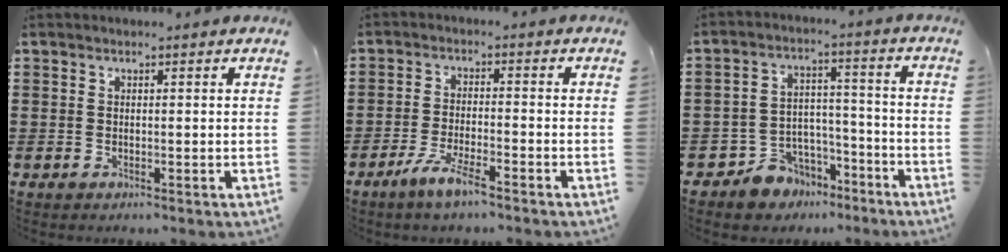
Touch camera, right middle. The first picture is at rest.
{"total": 4.9, "force": [-3.7, 0.5, 3.2], "torque": [-0.072, -0.006, -0.071]}
{"total": 6.6, "force": [-5.5, 3.6, 0.2], "torque": [-0.022, 0.021, -0.110]}